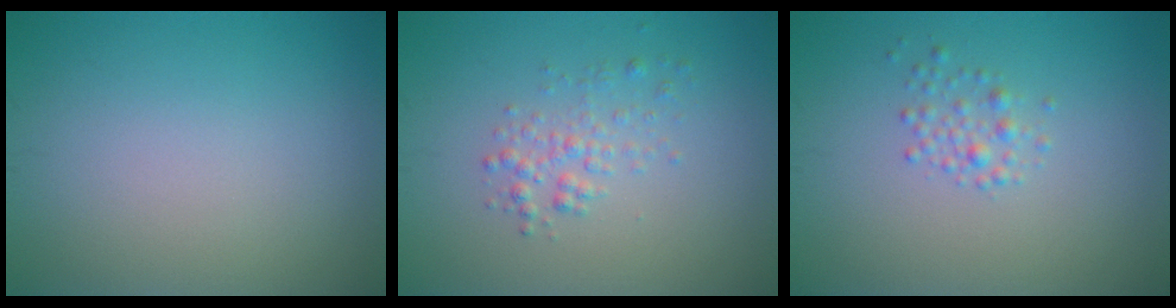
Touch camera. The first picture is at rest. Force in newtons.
{"total": 1.8, "press": 1.8, "slide": 0.1}
{"total": 1.4, "press": 1.4, "slide": 0.0}